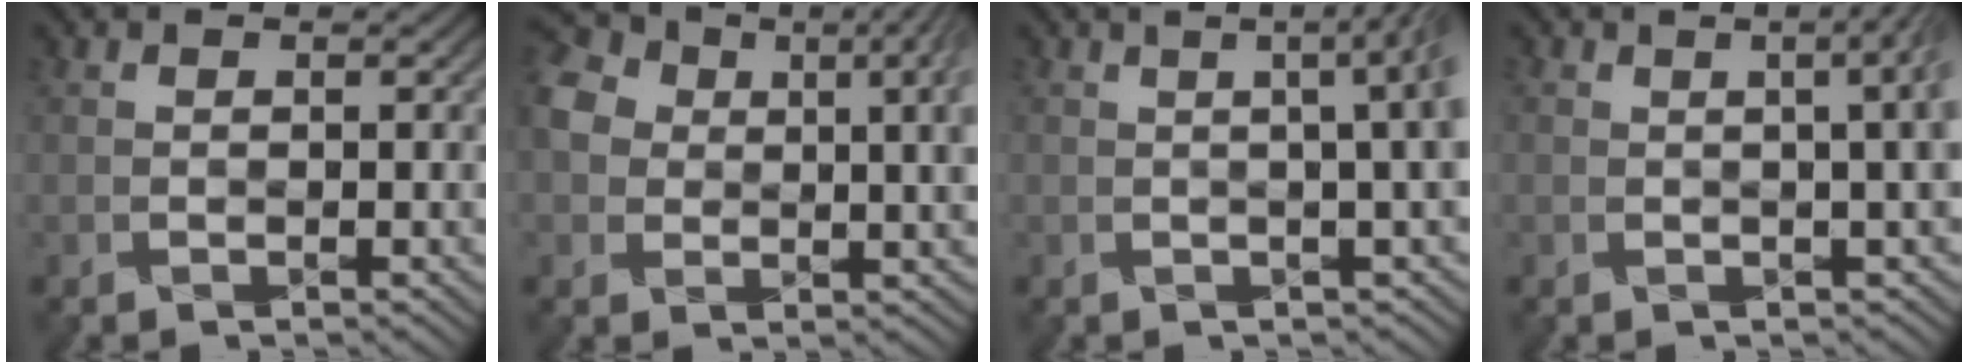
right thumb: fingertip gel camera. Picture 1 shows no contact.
{"total": 10.8, "force": [2.2, 7.5, 7.5], "torque": [-0.153, -0.005, 0.050]}
{"total": 8.2, "force": [0.9, 2.7, 7.7], "torque": [-0.049, 0.036, -0.003]}
{"total": 5.7, "force": [0.8, 1.9, 5.3], "torque": [-0.041, 0.020, 0.003]}